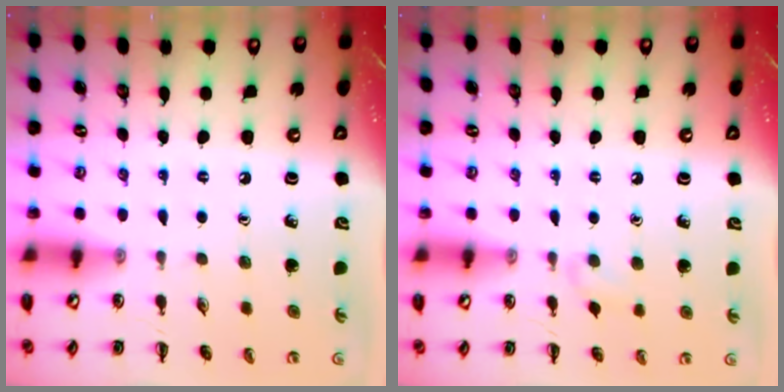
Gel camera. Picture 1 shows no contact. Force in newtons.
{"total": 4.9, "press": 4.6, "slide": 1.7}